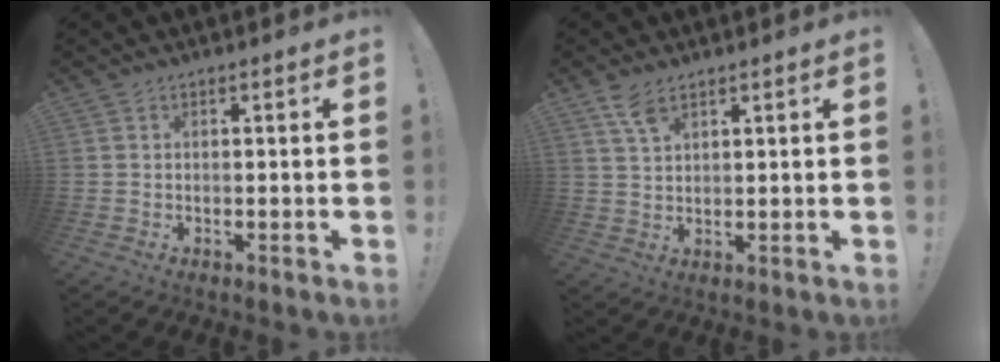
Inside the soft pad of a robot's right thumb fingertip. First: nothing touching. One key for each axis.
{"total": 5.3, "fx": 3.7, "fy": 2.1, "fz": 3.2, "tx": -0.055, "ty": -0.019, "tz": 0.066}